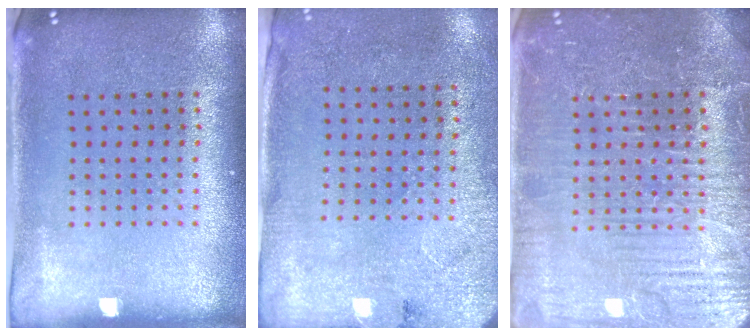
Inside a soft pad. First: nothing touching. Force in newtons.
{"total": 2.7, "press": 2.2, "slide": 1.5}
{"total": 4.7, "press": 4.7, "slide": 0.8}